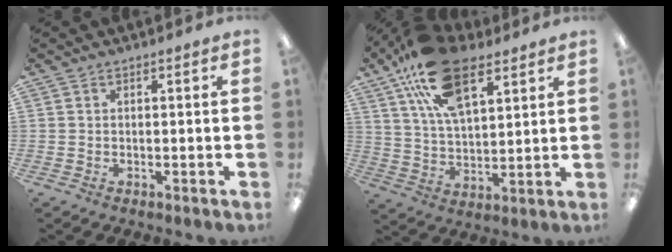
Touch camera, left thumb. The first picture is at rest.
{"total": 20.7, "force": [11.4, 10.4, 13.8], "torque": [-0.251, -0.030, 0.200]}